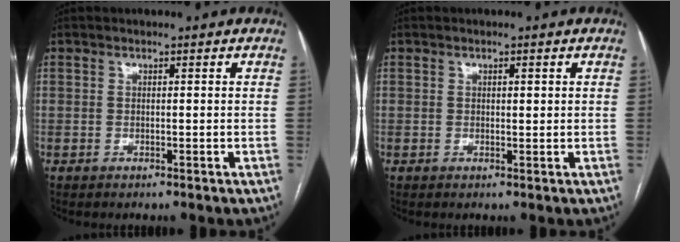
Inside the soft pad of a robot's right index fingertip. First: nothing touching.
{"total": 0.9, "force": [0.3, 0.3, 0.8], "torque": [-0.013, 0.000, 0.005]}